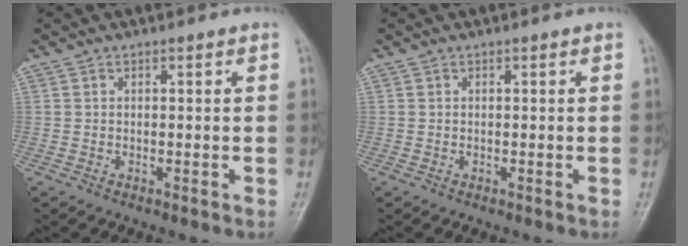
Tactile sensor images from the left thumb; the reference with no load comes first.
{"total": 0.0}